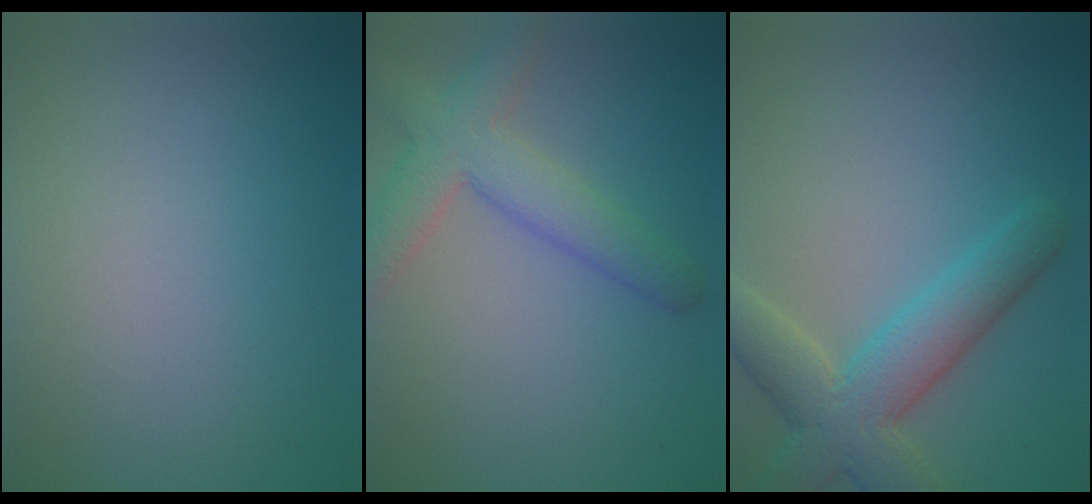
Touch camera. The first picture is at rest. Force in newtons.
{"total": 5.0, "press": 5.0, "slide": 0.3}
{"total": 6.3, "press": 6.3, "slide": 0.5}